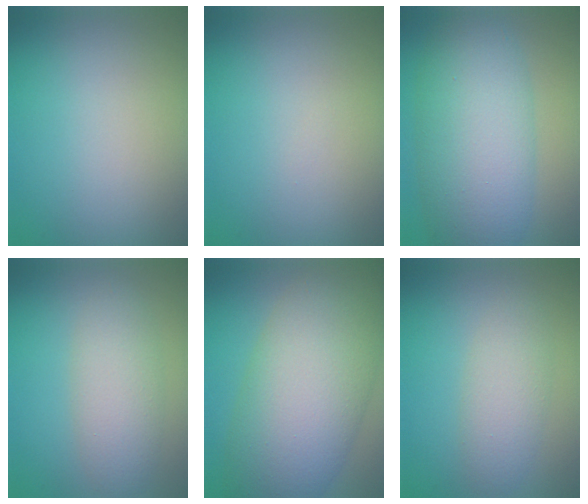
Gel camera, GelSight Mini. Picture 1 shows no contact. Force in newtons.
{"total": 0.0}
{"total": 9.5, "press": 9.5, "slide": 0.1}
{"total": 3.8, "press": 3.8, "slide": 0.1}
{"total": 12.3, "press": 12.3, "slide": 0.4}
{"total": 3.0, "press": 3.0, "slide": 0.1}